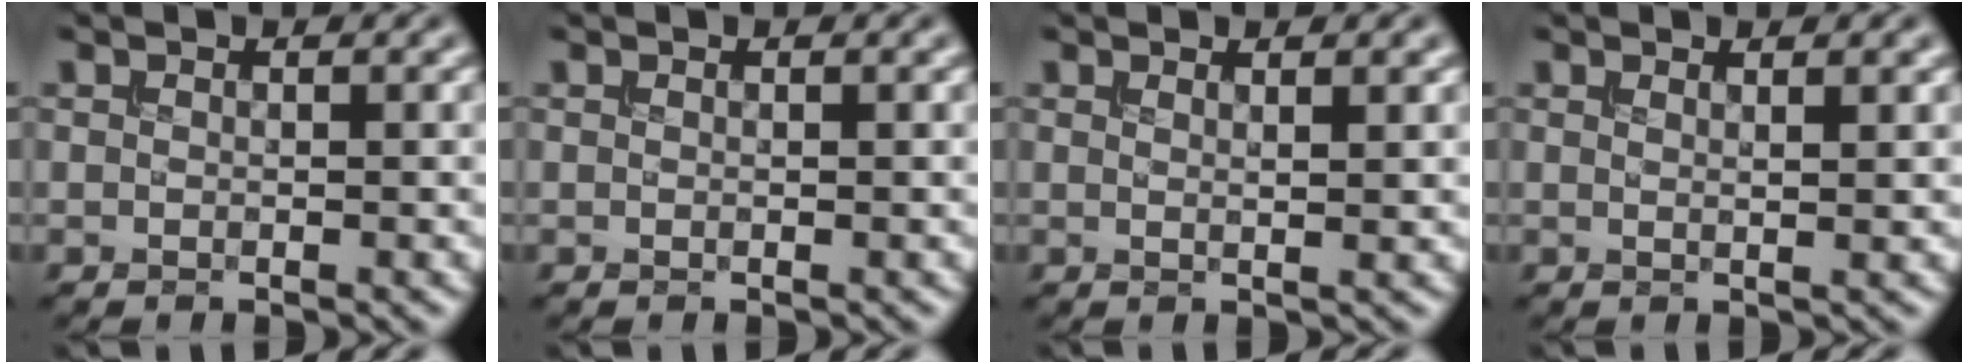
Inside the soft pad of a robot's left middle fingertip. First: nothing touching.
{"total": 0.0}
{"total": 1.7, "force": [1.0, 0.6, 1.3], "torque": [-0.010, 0.003, 0.004]}
{"total": 1.7, "force": [0.9, 0.6, 1.3], "torque": [-0.008, 0.004, 0.002]}